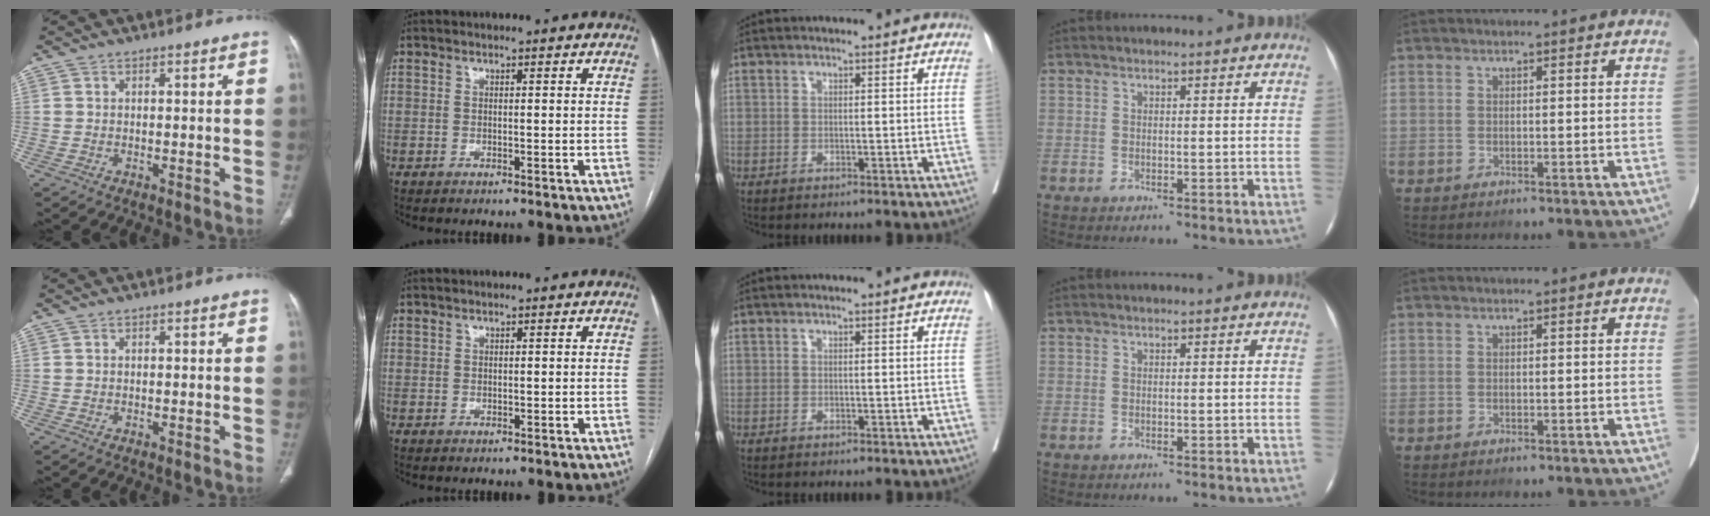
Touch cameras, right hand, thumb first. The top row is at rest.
{"index": {"total": 0.6, "force": [0.4, 0.4, 0.1], "torque": [0.007, 0.000, 0.005]}}